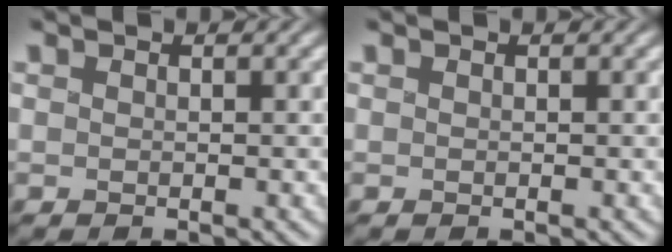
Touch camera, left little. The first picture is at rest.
{"total": 0.0}